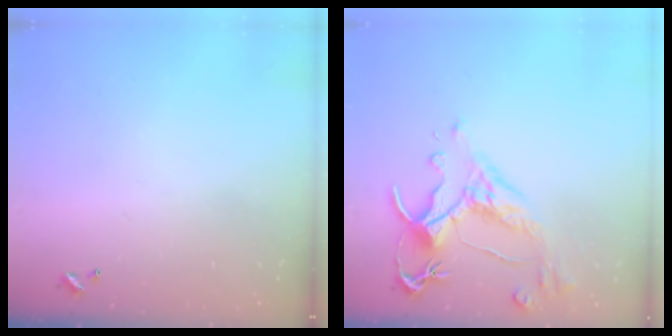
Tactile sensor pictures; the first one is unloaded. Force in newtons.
{"total": 4.0, "press": 3.7, "slide": 1.4}